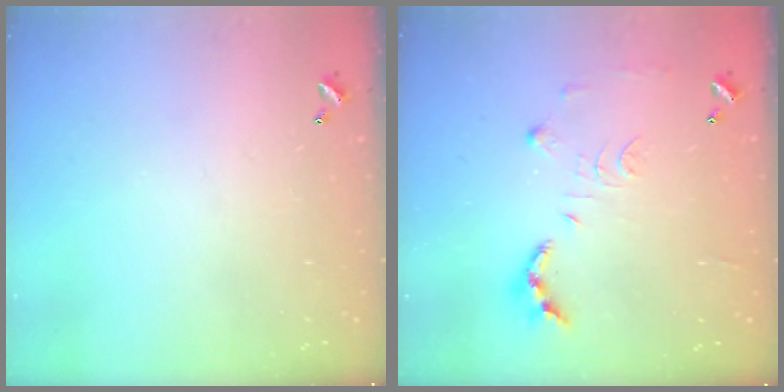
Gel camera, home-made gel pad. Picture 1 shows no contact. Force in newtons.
{"total": 10.2, "press": 10.1, "slide": 0.9}